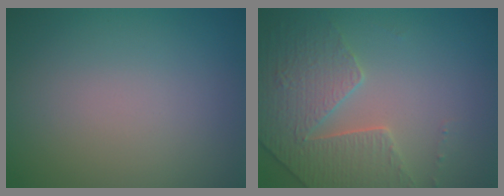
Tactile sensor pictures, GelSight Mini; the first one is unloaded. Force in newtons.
{"total": 4.0, "press": 3.9, "slide": 1.0}